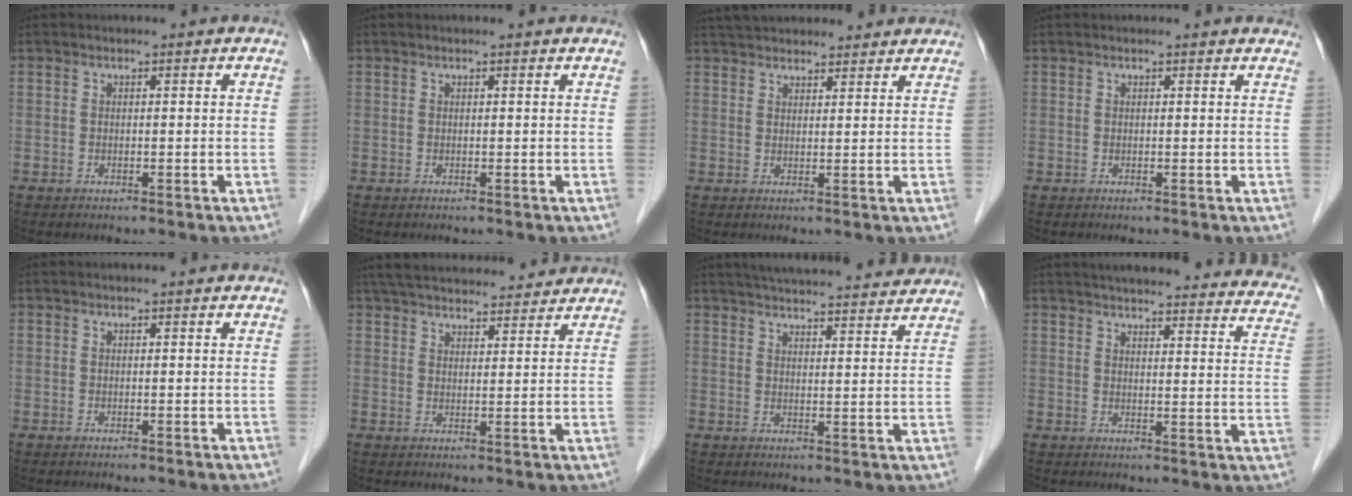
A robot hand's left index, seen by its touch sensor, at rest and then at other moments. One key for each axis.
{"total": 1.5, "fx": 1.4, "fy": 0.1, "fz": 0.5, "tx": -0.011, "ty": 0.010, "tz": 0.012}
{"total": 12.2, "fx": 11.0, "fy": 3.5, "fz": 3.9, "tx": -0.050, "ty": 0.043, "tz": 0.159}
{"total": 4.6, "fx": 4.3, "fy": 1.0, "fz": 1.3, "tx": -0.008, "ty": 0.015, "tz": 0.034}
{"total": 0.6, "fx": 0.5, "fy": 0.0, "fz": 0.2, "tx": -0.005, "ty": 0.007, "tz": 0.005}
{"total": 18.3, "fx": 16.8, "fy": 3.7, "fz": 6.2, "tx": -0.104, "ty": 0.044, "tz": 0.241}
{"total": 20.2, "fx": 18.7, "fy": 2.3, "fz": 7.2, "tx": -0.107, "ty": 0.015, "tz": 0.243}
{"total": 26.9, "fx": 24.3, "fy": 4.4, "fz": 10.5, "tx": -0.133, "ty": -0.043, "tz": 0.267}